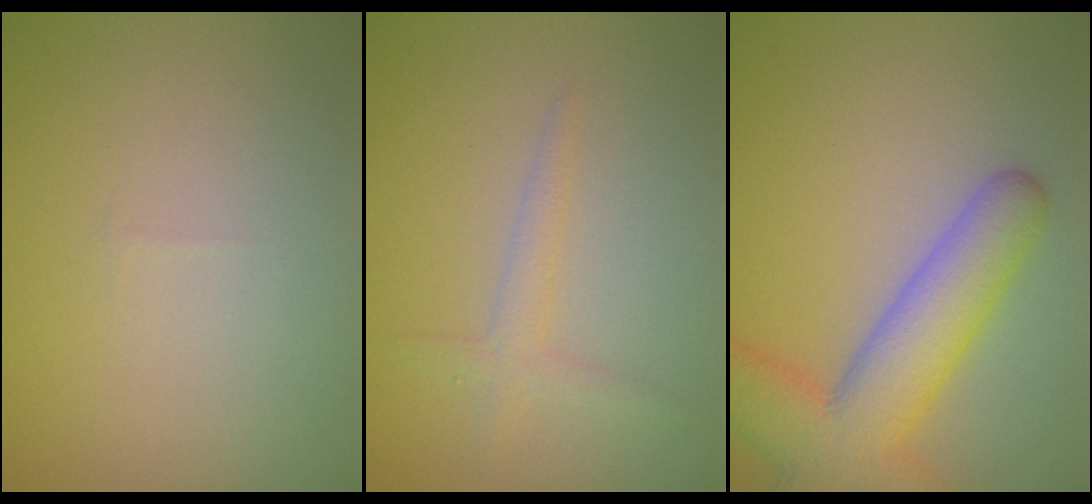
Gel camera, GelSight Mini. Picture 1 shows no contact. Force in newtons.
{"total": 1.6, "press": 1.6, "slide": 0.1}
{"total": 8.4, "press": 8.4, "slide": 0.4}